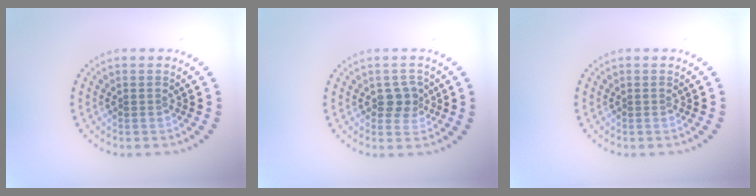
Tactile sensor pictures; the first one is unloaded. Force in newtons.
{"total": 1.9, "press": 1.8, "slide": 0.5}
{"total": 0.0}